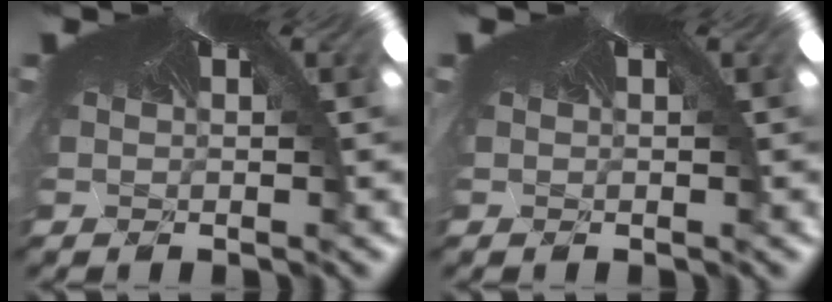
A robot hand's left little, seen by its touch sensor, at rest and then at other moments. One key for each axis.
{"total": 0.0}